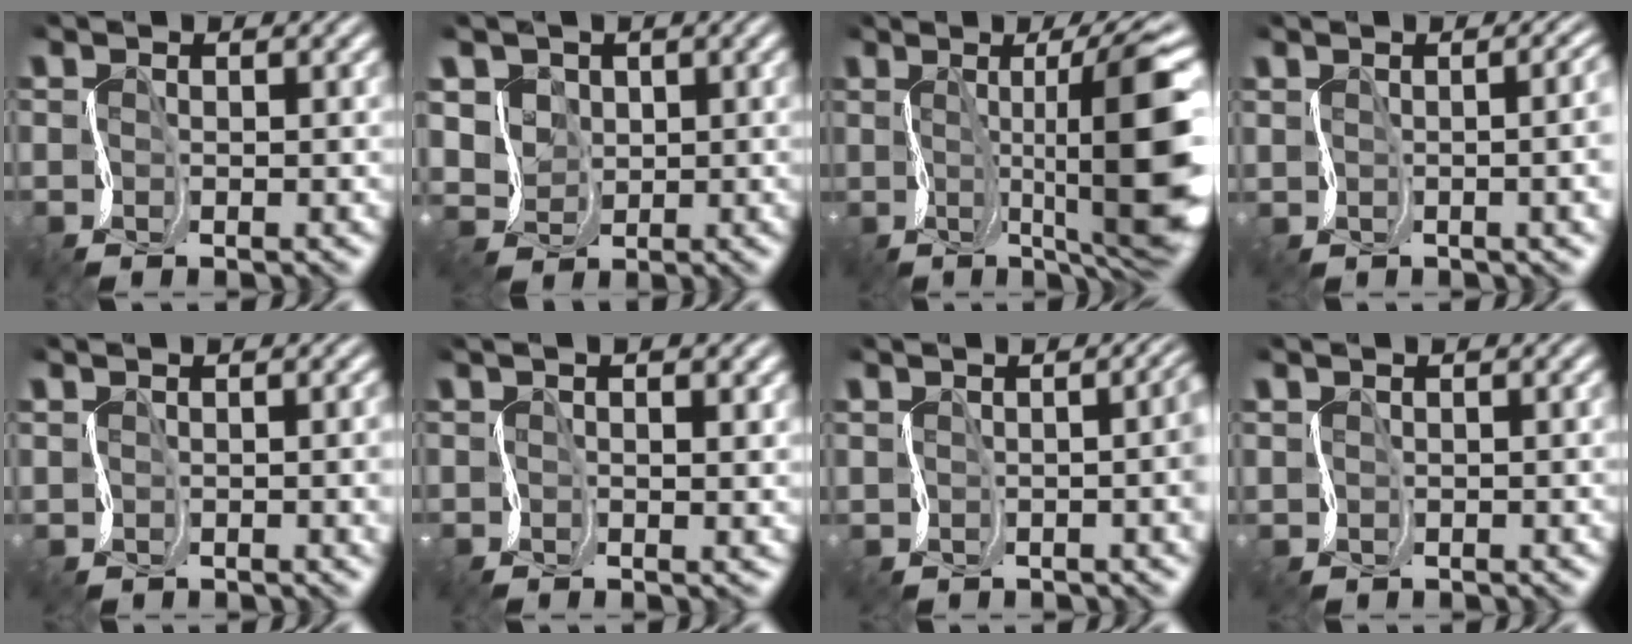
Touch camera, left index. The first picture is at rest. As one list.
[{"total": 4.8, "force": [3.6, 3.2, 0.2], "torque": [-0.030, 0.017, 0.055]}, {"total": 10.1, "force": [0.7, 1.7, 10.0], "torque": [-0.149, -0.002, 0.024]}, {"total": 4.6, "force": [0.4, 2.1, 4.1], "torque": [-0.017, 0.005, 0.017]}, {"total": 1.1, "force": [0.3, 0.6, 0.9], "torque": [-0.006, 0.002, 0.010]}, {"total": 1.4, "force": [1.1, -0.1, 0.8], "torque": [-0.023, 0.000, 0.021]}, {"total": 2.2, "force": [0.4, 0.5, 2.1], "torque": [-0.019, 0.000, 0.011]}, {"total": 1.1, "force": [0.2, -0.1, -1.1], "torque": [0.007, 0.006, 0.014]}]